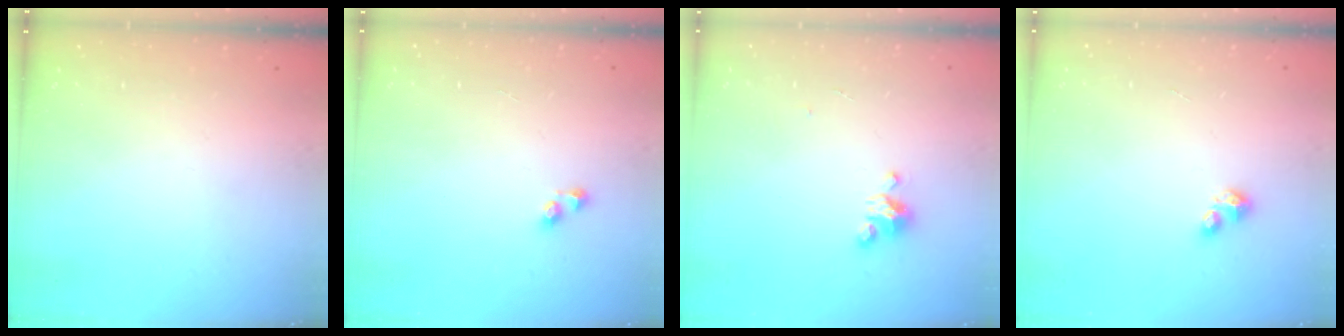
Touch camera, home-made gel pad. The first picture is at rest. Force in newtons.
{"total": 2.9, "press": 2.9, "slide": 0.1}
{"total": 3.5, "press": 3.5, "slide": 0.3}
{"total": 2.3, "press": 2.3, "slide": 0.2}